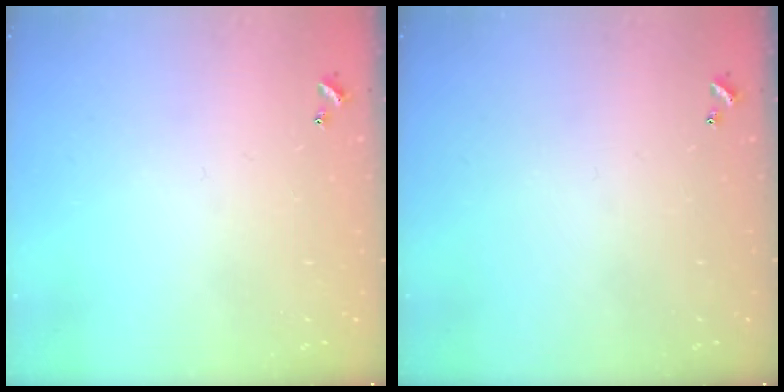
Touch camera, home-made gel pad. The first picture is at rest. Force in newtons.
{"total": 0.0}